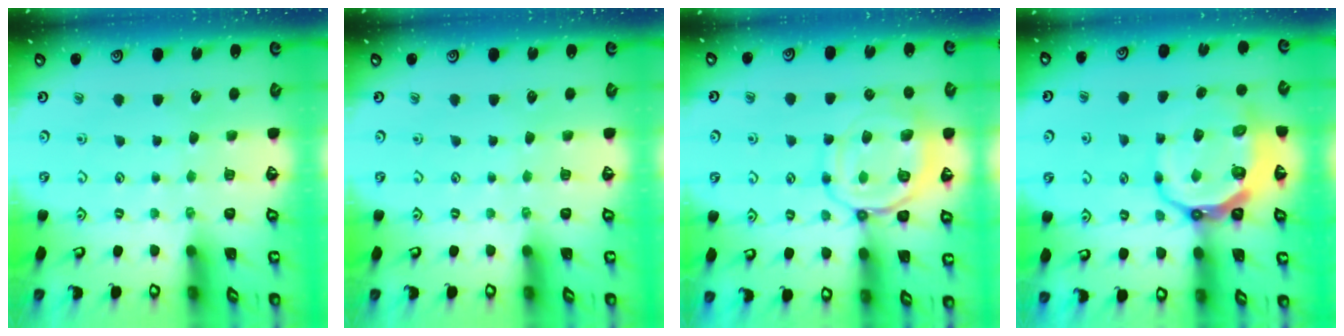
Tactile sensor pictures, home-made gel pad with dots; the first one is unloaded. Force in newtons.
{"total": 0.0}
{"total": 13.3, "press": 13.2, "slide": 1.3}
{"total": 11.5, "press": 11.0, "slide": 3.6}